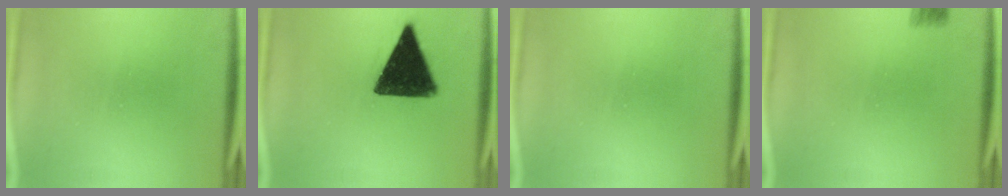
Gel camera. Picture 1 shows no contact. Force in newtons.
{"total": 12.9}
{"total": 0.0}
{"total": 2.1}